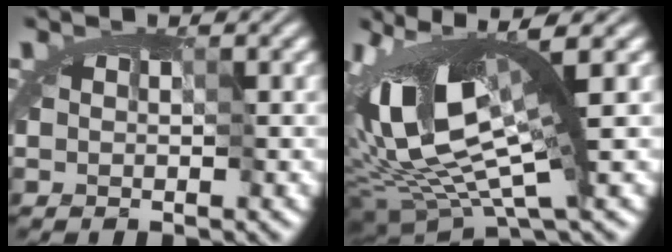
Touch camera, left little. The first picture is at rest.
{"total": 11.4, "force": [-0.7, 3.1, 10.9], "torque": [-0.205, -0.004, -0.008]}